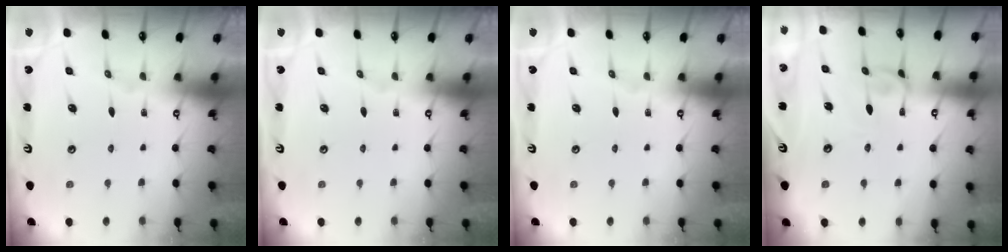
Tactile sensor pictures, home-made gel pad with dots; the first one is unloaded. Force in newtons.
{"total": 0.0}
{"total": 0.0}
{"total": 2.5, "press": 2.5, "slide": 0.5}